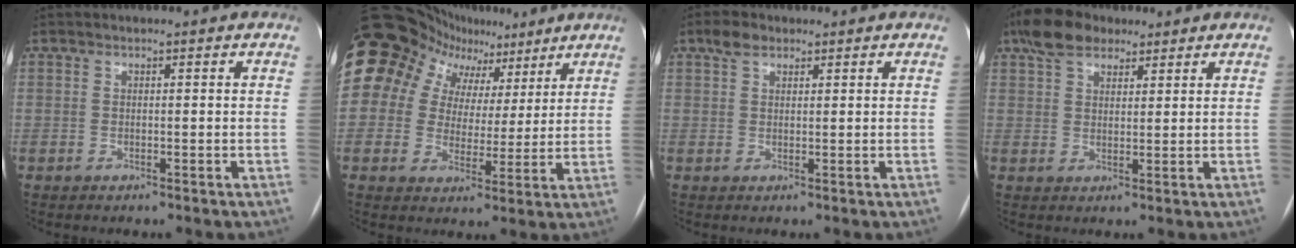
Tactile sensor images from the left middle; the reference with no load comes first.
{"total": 18.9, "force": [10.8, 14.3, 6.0], "torque": [-0.148, 0.078, 0.168]}
{"total": 2.6, "force": [1.7, 1.4, 1.3], "torque": [-0.028, 0.013, 0.033]}
{"total": 6.9, "force": [4.9, 3.5, 3.3], "torque": [-0.067, 0.029, 0.091]}